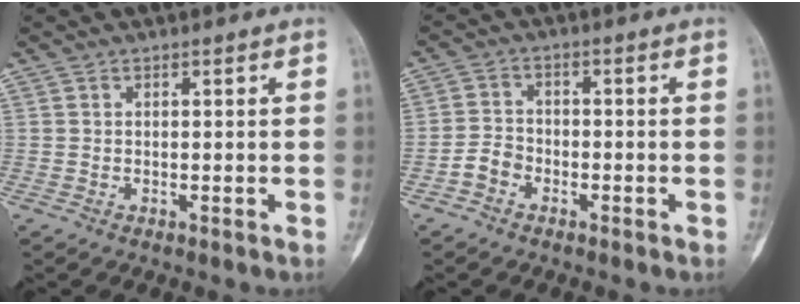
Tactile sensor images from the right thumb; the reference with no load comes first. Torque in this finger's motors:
{"motor_torque": [0.55, -0.29, 0.43, -0.25, 0.05]}